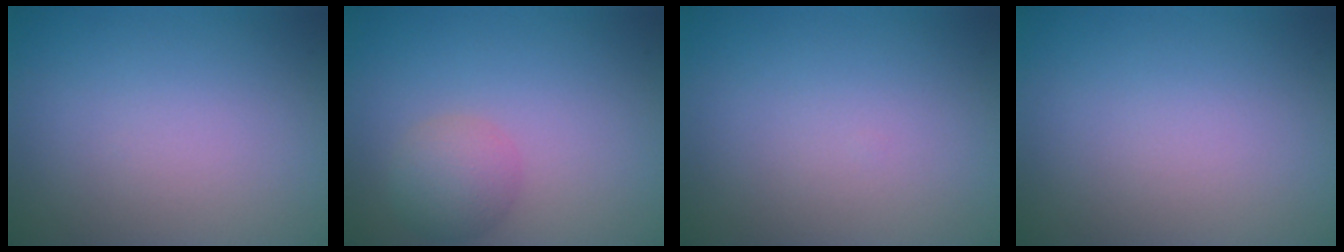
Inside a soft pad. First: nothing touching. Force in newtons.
{"total": 2.7, "press": 2.7, "slide": 0.1}
{"total": 0.0}
{"total": 0.0}